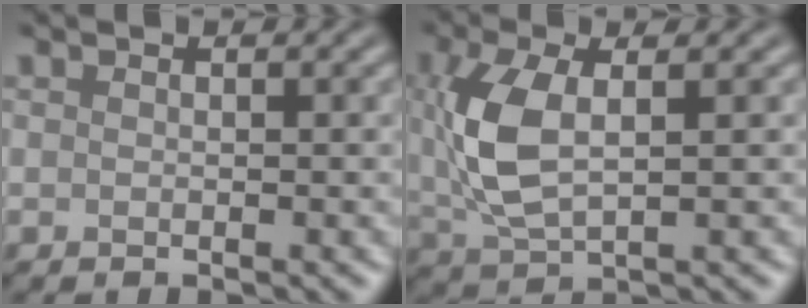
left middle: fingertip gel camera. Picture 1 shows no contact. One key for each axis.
{"total": 5.9, "fx": 0.9, "fy": 2.9, "fz": 5.1, "tx": -0.130, "ty": 0.001, "tz": 0.024}